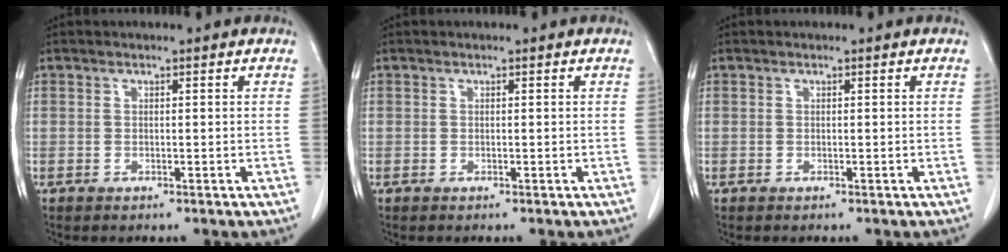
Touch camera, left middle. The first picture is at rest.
{"total": 0.0}
{"total": 0.0}